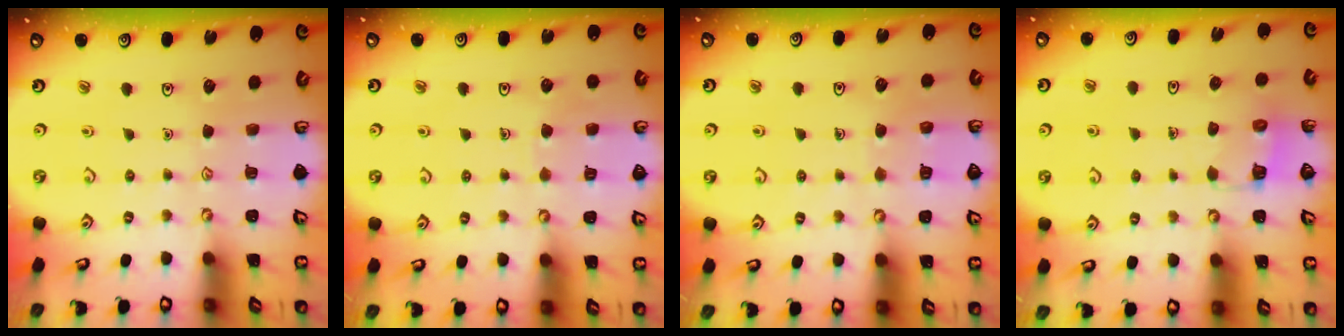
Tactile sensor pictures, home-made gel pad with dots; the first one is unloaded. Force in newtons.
{"total": 4.0, "press": 3.9, "slide": 0.3}
{"total": 5.0, "press": 5.0, "slide": 0.3}
{"total": 3.7, "press": 3.7, "slide": 0.1}